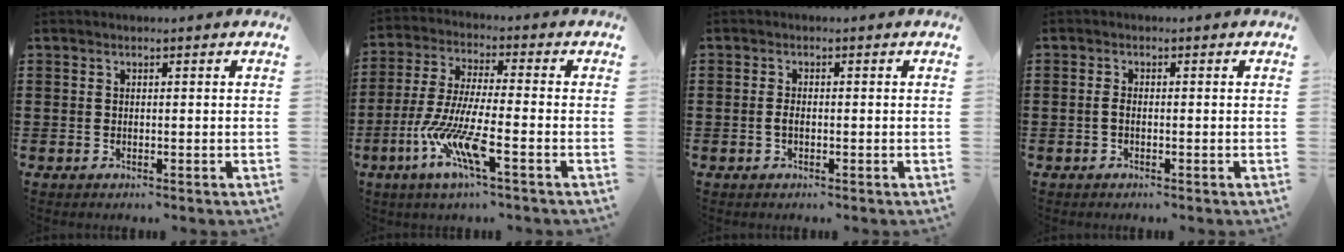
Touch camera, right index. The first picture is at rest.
{"total": 10.4, "force": [-5.1, 1.8, 8.9], "torque": [-0.209, -0.011, -0.103]}
{"total": 1.4, "force": [-0.4, 0.4, 1.2], "torque": [-0.033, -0.007, -0.010]}
{"total": 1.2, "force": [-0.5, 0.3, 1.0], "torque": [-0.030, -0.008, -0.010]}